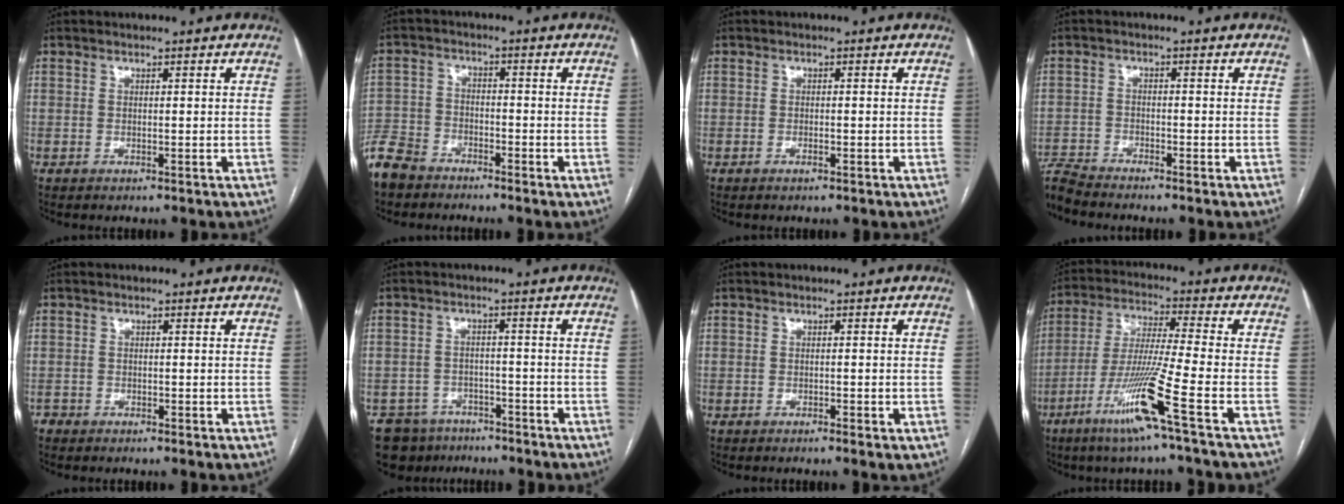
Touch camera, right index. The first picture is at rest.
{"total": 6.9, "force": [-5.8, 3.5, 1.5], "torque": [-0.039, -0.009, -0.118]}
{"total": 0.8, "force": [-0.4, 0.2, 0.7], "torque": [-0.016, -0.001, -0.007]}
{"total": 4.3, "force": [-4.3, -0.5, 0.3], "torque": [-0.006, -0.013, -0.083]}
{"total": 1.1, "force": [-0.7, 0.8, -0.2], "torque": [0.003, 0.005, -0.017]}
{"total": 8.3, "force": [-6.5, 5.1, 0.9], "torque": [-0.014, 0.008, -0.095]}
{"total": 1.3, "force": [-0.6, 0.2, 1.1], "torque": [-0.017, -0.001, -0.009]}
{"total": 12.7, "force": [-6.3, -2.0, 10.8], "torque": [-0.213, -0.029, -0.124]}